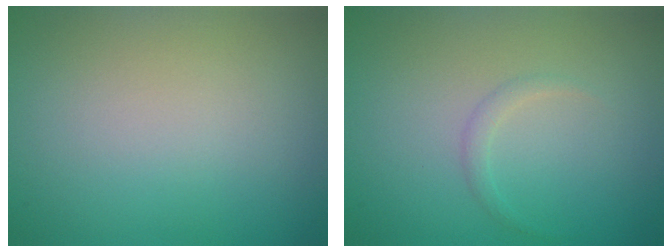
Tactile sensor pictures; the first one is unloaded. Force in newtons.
{"total": 0.8, "press": 0.8, "slide": 0.0}